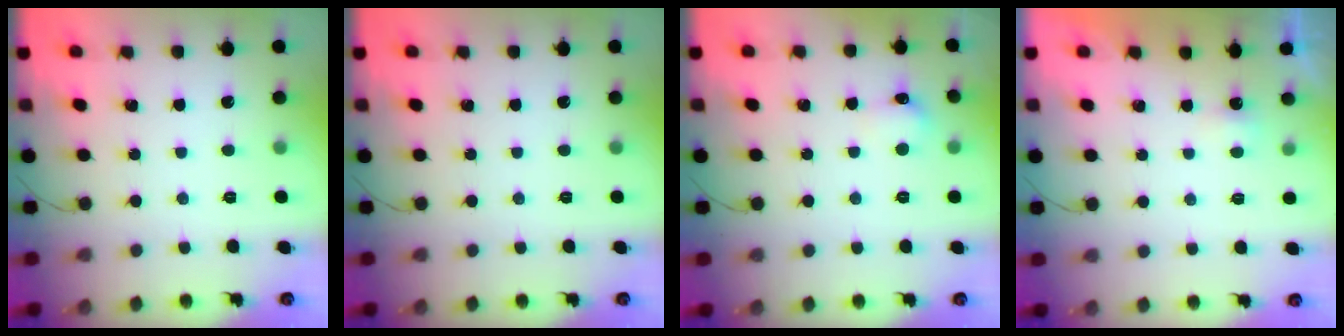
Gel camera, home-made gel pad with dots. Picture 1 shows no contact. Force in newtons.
{"total": 0.0}
{"total": 7.0, "press": 6.8, "slide": 1.6}
{"total": 1.6, "press": 1.5, "slide": 0.6}